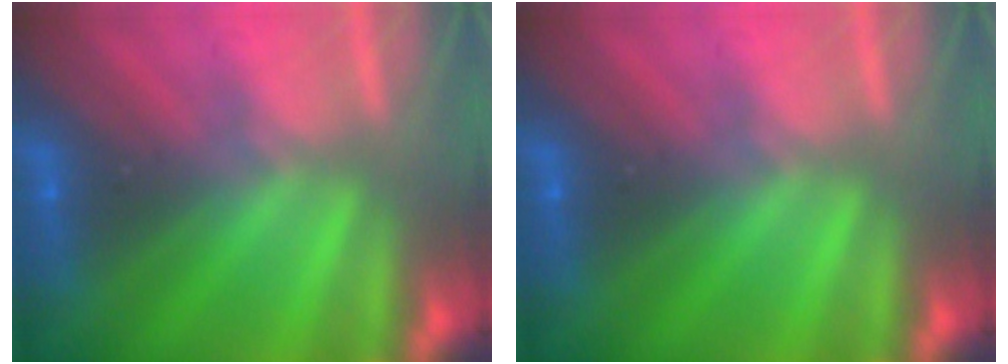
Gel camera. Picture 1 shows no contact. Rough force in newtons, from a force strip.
{"total": 0.0}